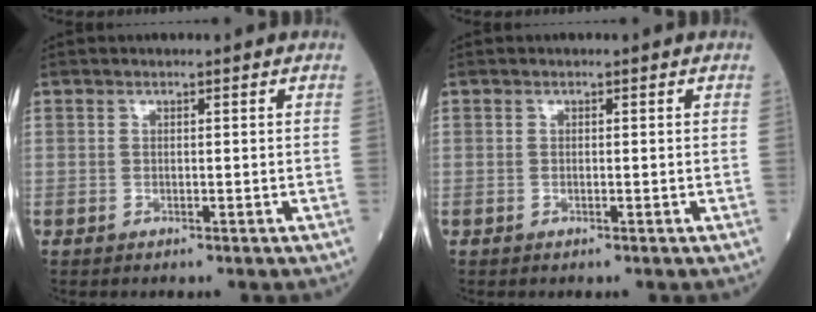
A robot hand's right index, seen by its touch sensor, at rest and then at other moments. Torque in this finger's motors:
{"motor_torque": [-0.13, -0.15, -0.04, 0.01]}